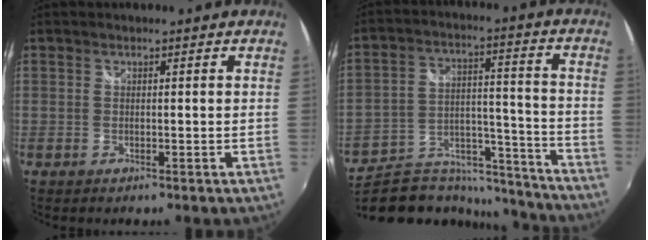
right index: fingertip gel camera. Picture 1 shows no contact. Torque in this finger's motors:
{"motor_torque": [-1.20, -0.59, -1.05, -0.21]}